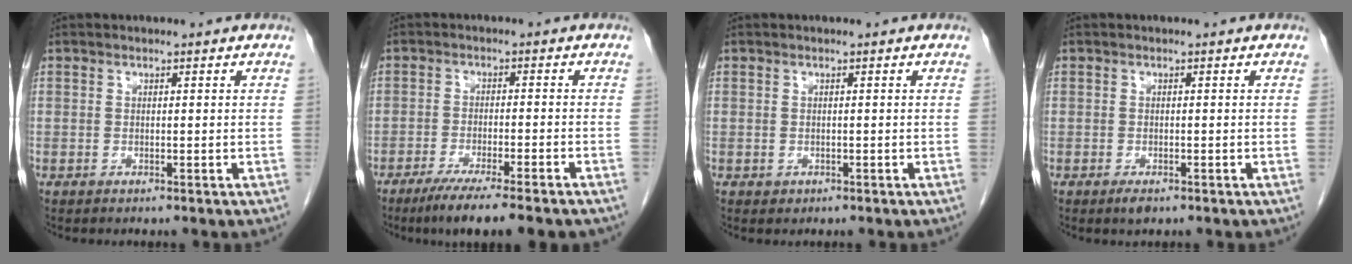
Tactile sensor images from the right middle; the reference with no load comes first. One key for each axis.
{"total": 10.0, "fx": -7.7, "fy": 0.3, "fz": 6.4, "tx": -0.087, "ty": -0.021, "tz": -0.115}
{"total": 0.6, "fx": -0.1, "fy": 0.5, "fz": 0.1, "tx": -0.002, "ty": 0.002, "tz": 0.001}
{"total": 1.4, "fx": -0.9, "fy": 0.5, "fz": 0.9, "tx": -0.016, "ty": -0.002, "tz": -0.011}